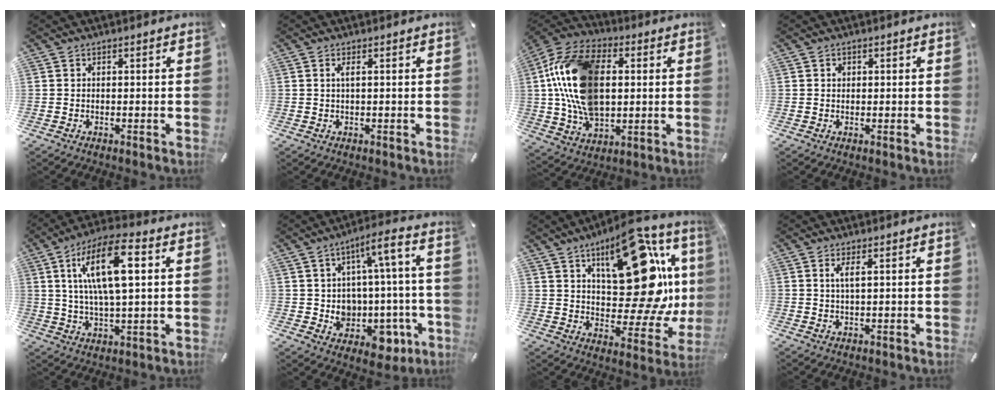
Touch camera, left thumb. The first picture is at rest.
{"total": 1.5, "force": [0.3, 0.1, 1.5], "torque": [-0.030, -0.001, 0.005]}
{"total": 21.7, "force": [2.6, 14.5, 16.0], "torque": [-0.347, 0.010, 0.047]}
{"total": 0.9, "force": [0.2, 0.8, 0.4], "torque": [0.009, -0.004, 0.001]}
{"total": 15.9, "force": [4.9, 5.7, 14.1], "torque": [-0.277, -0.001, 0.076]}
{"total": 10.5, "force": [0.7, 7.3, 7.5], "torque": [-0.088, -0.023, 0.018]}
{"total": 28.3, "force": [9.6, 14.3, 22.5], "torque": [-0.293, -0.061, 0.170]}
{"total": 3.0, "force": [1.1, 0.5, 2.7], "torque": [-0.059, 0.002, 0.017]}